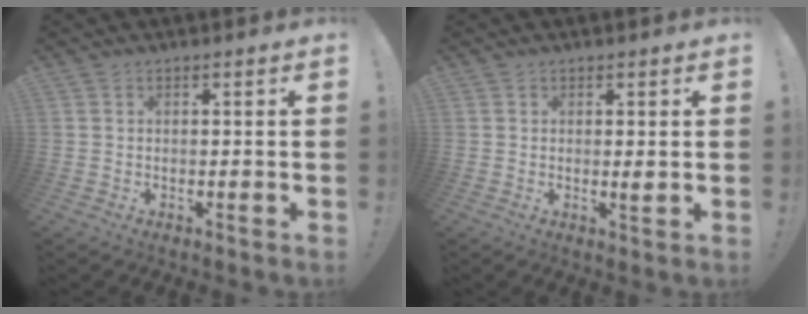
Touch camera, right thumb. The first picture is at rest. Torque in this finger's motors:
{"motor_torque": [-0.19, 0.12, -0.18, 0.38, -0.01]}